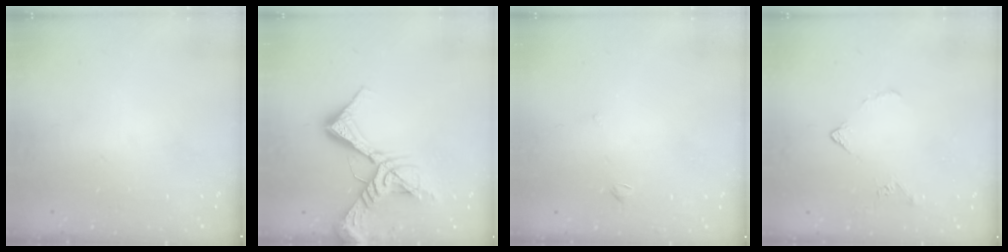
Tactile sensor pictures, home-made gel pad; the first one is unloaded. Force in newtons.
{"total": 14.6, "press": 14.5, "slide": 1.6}
{"total": 1.7, "press": 1.6, "slide": 0.5}
{"total": 3.9, "press": 3.8, "slide": 0.7}